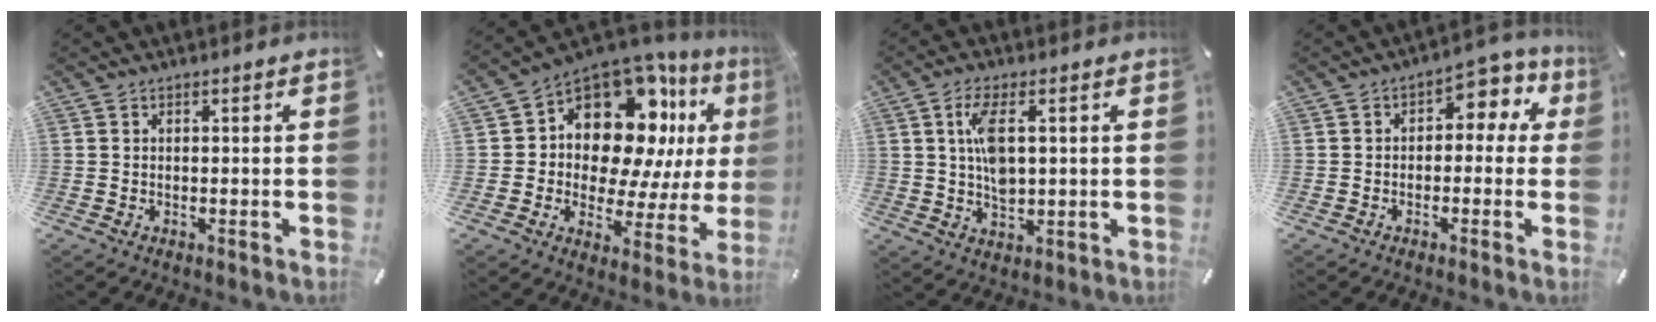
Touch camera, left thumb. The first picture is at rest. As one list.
[{"total": 16.8, "force": [7.3, 11.2, 10.3], "torque": [-0.165, -0.067, 0.128]}, {"total": 7.6, "force": [1.5, 3.5, 6.6], "torque": [-0.139, 0.001, 0.020]}, {"total": 5.7, "force": [0.9, 3.9, 4.1], "torque": [-0.056, -0.007, 0.004]}]